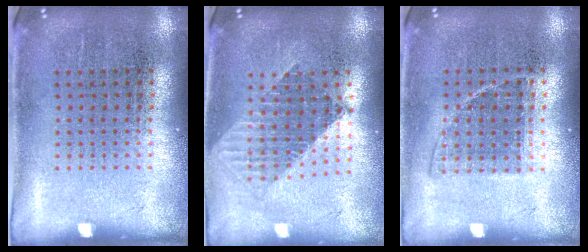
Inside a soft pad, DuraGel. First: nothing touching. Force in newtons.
{"total": 1.6, "press": 1.3, "slide": 1.0}
{"total": 0.8, "press": 0.7, "slide": 0.4}